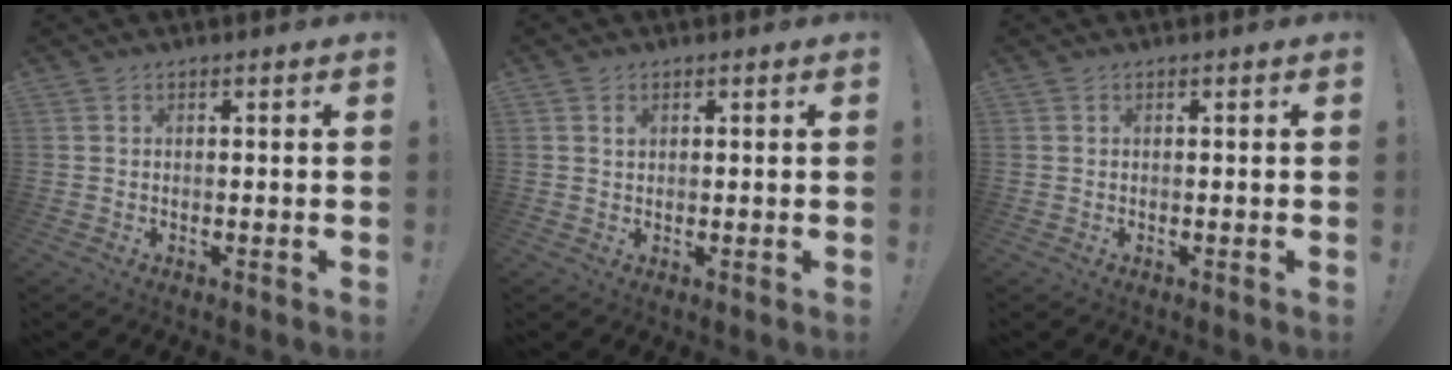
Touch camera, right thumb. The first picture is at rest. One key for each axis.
{"total": 1.3, "fx": 0.8, "fy": 0.9, "fz": 0.3, "tx": 0.006, "ty": -0.005, "tz": 0.013}
{"total": 0.0}